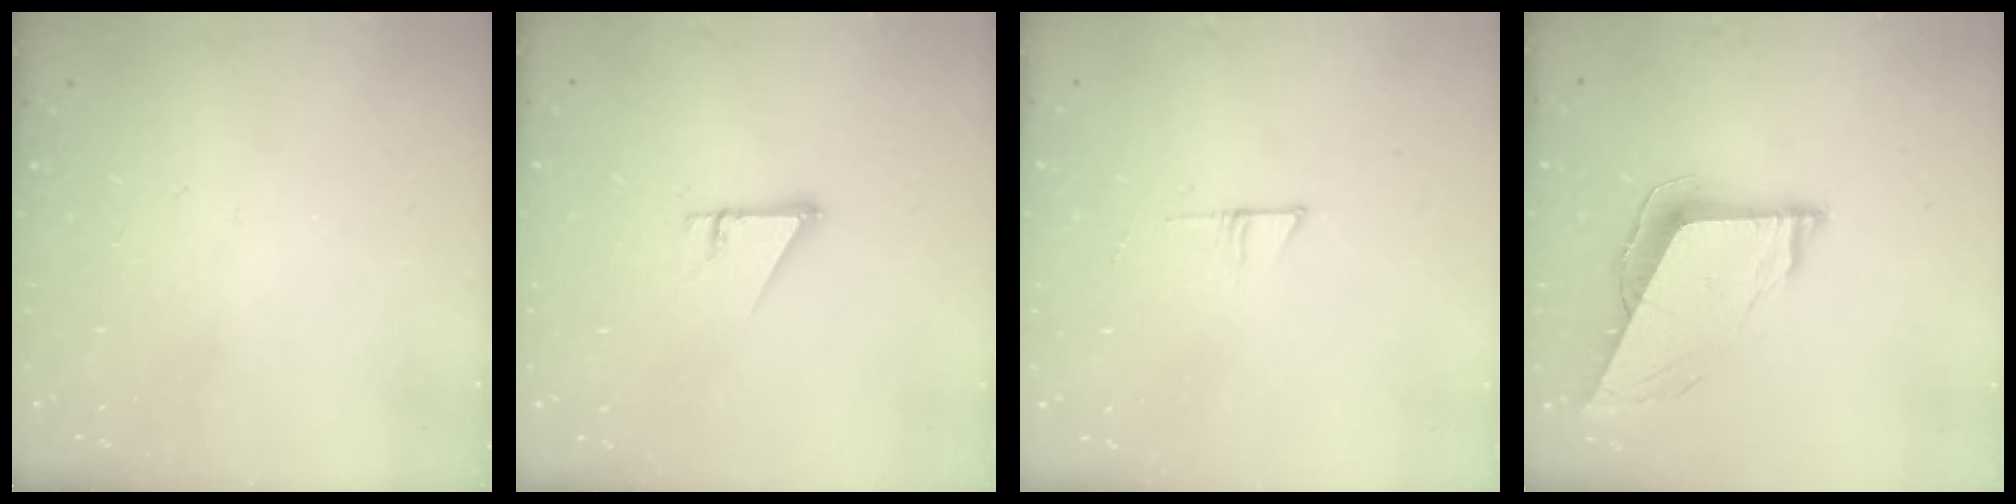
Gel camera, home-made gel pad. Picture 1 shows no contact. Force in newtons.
{"total": 2.7, "press": 2.7, "slide": 0.2}
{"total": 4.0, "press": 4.0, "slide": 0.4}
{"total": 8.9, "press": 8.9, "slide": 1.2}